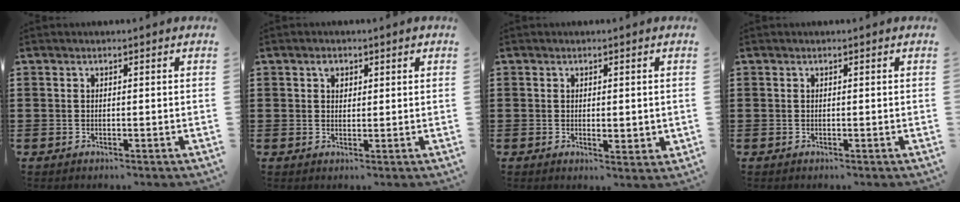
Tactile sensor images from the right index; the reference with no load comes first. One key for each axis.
{"total": 1.7, "fx": 0.8, "fy": 1.1, "fz": 0.9, "tx": -0.013, "ty": 0.003, "tz": 0.013}
{"total": 1.6, "fx": 0.1, "fy": 0.7, "fz": 1.5, "tx": -0.028, "ty": 0.005, "tz": 0.000}
{"total": 0.0}